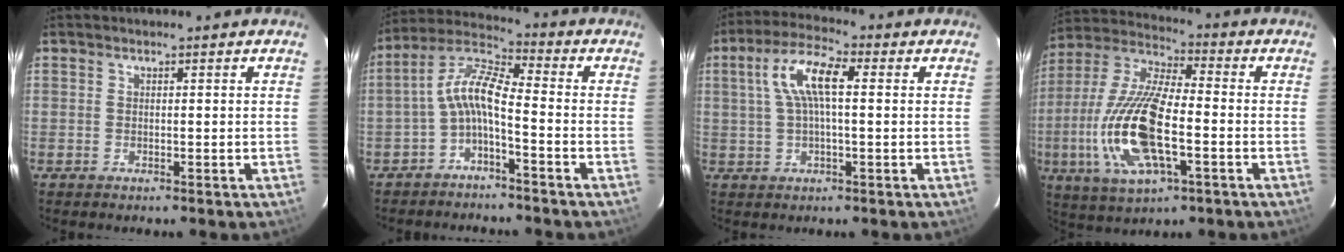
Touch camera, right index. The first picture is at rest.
{"total": 7.5, "force": [-2.8, 1.8, 6.7], "torque": [-0.162, 0.021, -0.058]}
{"total": 8.5, "force": [1.5, 2.7, 8.0], "torque": [-0.158, 0.019, 0.028]}
{"total": 19.2, "force": [-4.8, 7.0, 17.2], "torque": [-0.367, -0.011, -0.093]}